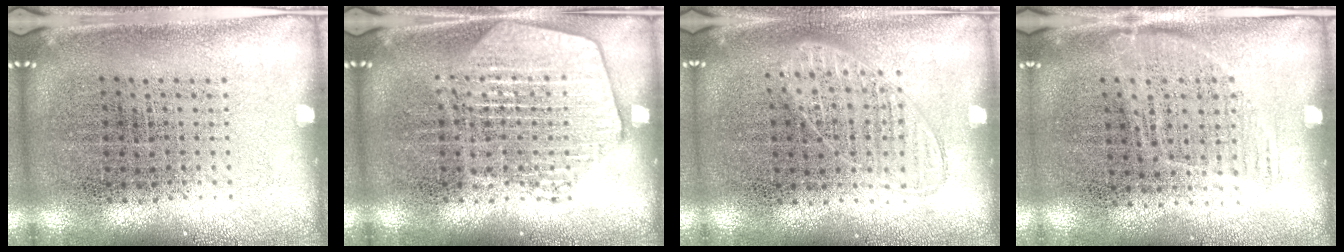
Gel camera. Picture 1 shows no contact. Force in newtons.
{"total": 2.8, "press": 2.7, "slide": 0.4}
{"total": 1.0, "press": 0.9, "slide": 0.3}
{"total": 1.1, "press": 0.9, "slide": 0.7}